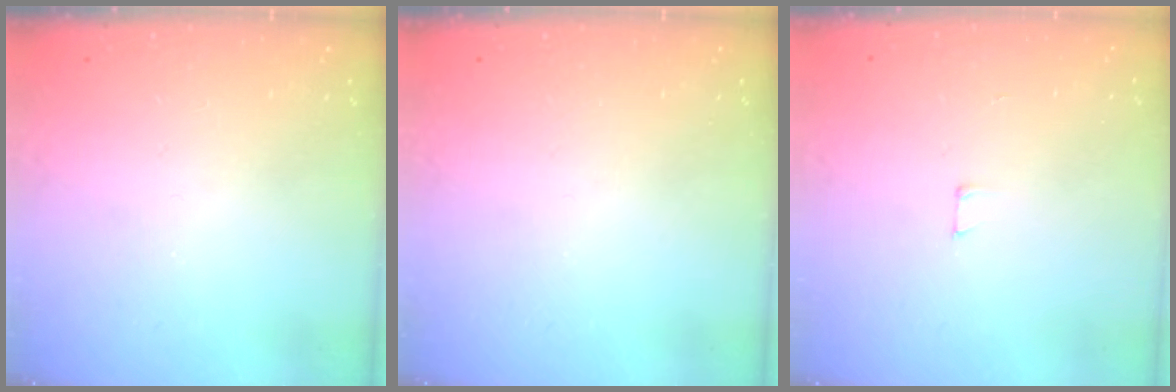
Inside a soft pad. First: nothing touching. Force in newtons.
{"total": 0.0}
{"total": 2.9, "press": 2.9, "slide": 0.2}